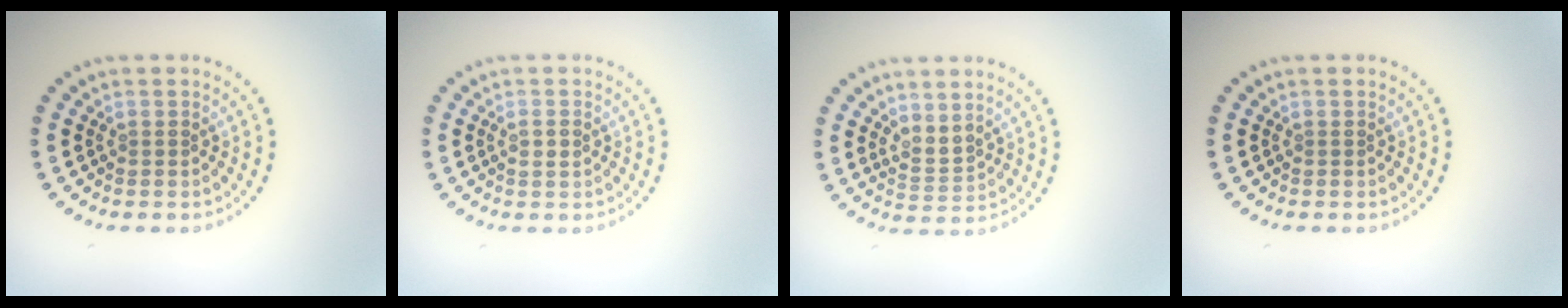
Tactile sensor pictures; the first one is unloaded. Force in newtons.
{"total": 1.1, "press": 1.0, "slide": 0.3}
{"total": 2.1, "press": 1.5, "slide": 1.4}
{"total": 0.0}